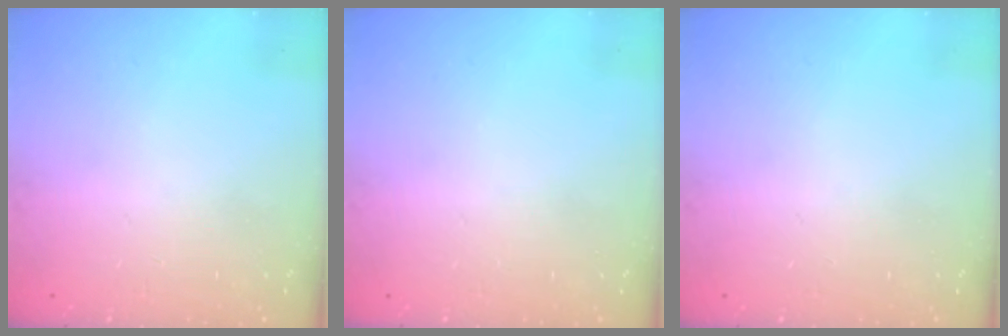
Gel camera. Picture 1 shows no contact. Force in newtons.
{"total": 0.0}
{"total": 0.0}